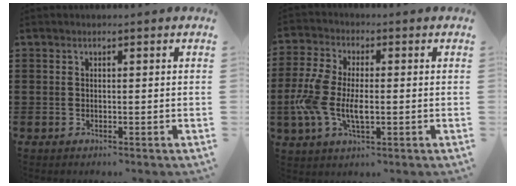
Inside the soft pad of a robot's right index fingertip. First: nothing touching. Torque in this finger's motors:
{"motor_torque": [1.26, -0.88, 0.73, 0.21]}